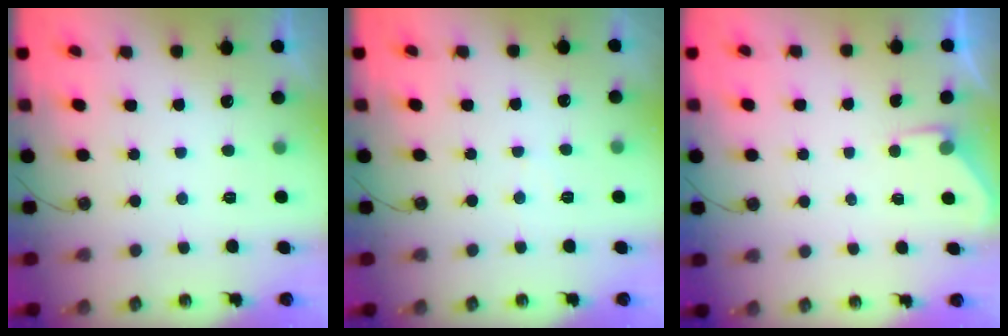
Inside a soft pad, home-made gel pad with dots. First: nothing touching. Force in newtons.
{"total": 3.6, "press": 3.5, "slide": 0.5}
{"total": 2.7, "press": 2.6, "slide": 0.5}